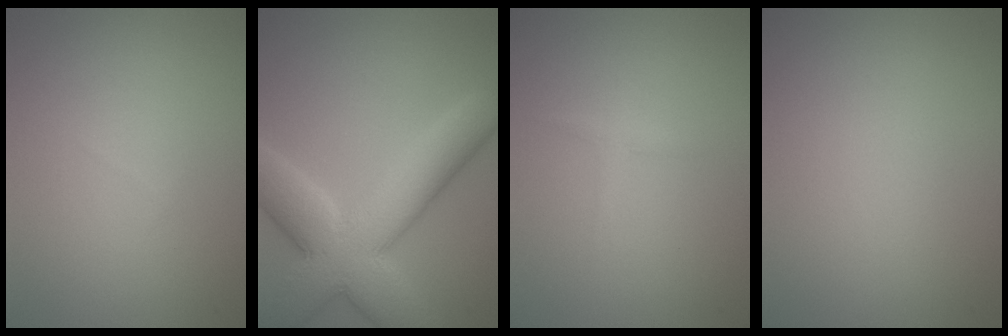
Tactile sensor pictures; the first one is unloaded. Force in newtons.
{"total": 10.5, "press": 10.5, "slide": 0.6}
{"total": 0.9, "press": 0.8, "slide": 0.0}
{"total": 0.0}